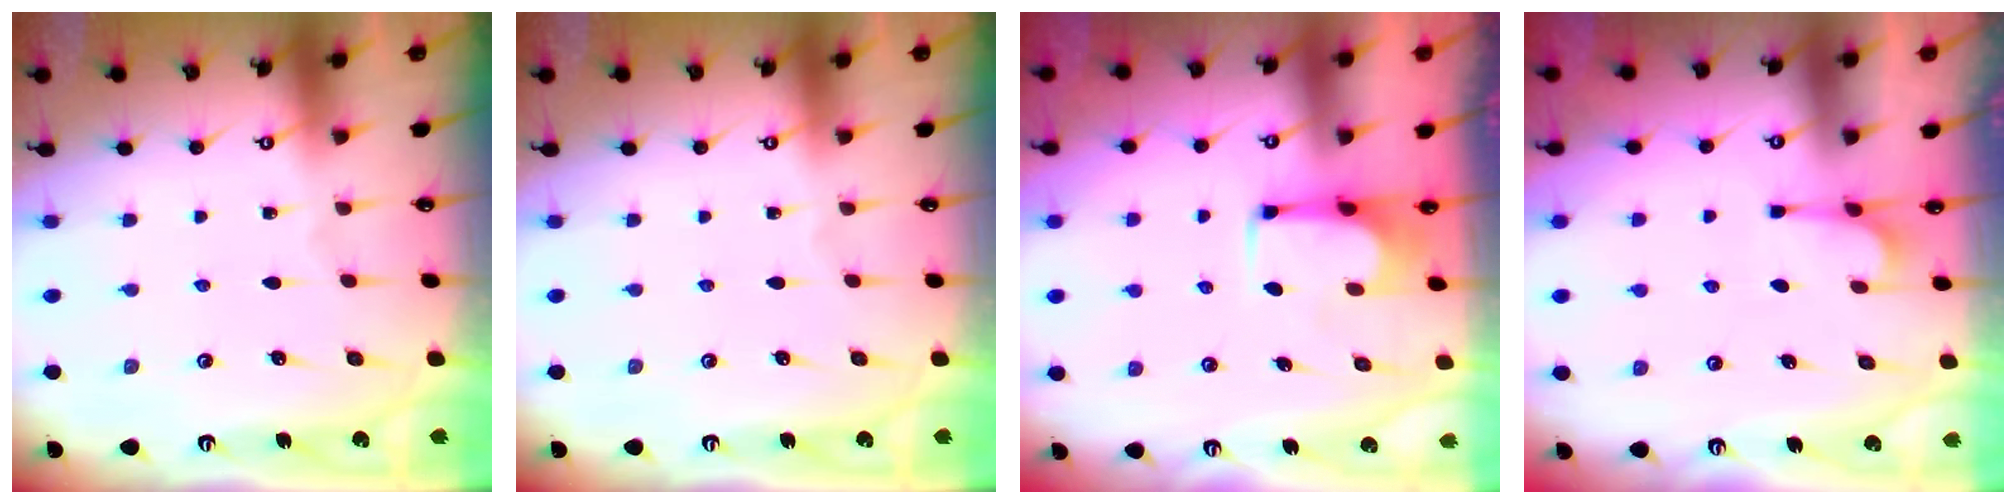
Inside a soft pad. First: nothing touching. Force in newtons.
{"total": 0.0}
{"total": 3.7, "press": 3.6, "slide": 0.7}
{"total": 2.8, "press": 2.7, "slide": 0.8}